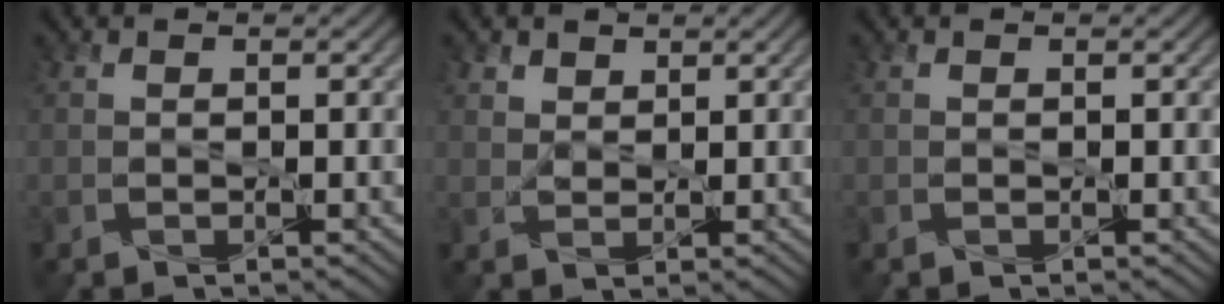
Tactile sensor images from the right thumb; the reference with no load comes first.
{"total": 2.2, "force": [1.5, 1.4, 0.6], "torque": [-0.019, -0.004, 0.035]}
{"total": 0.0}